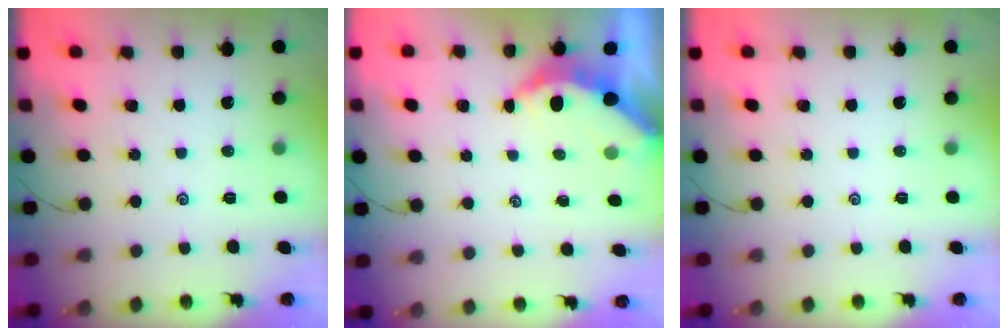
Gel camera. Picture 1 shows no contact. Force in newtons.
{"total": 4.4, "press": 4.4, "slide": 0.5}
{"total": 0.0}